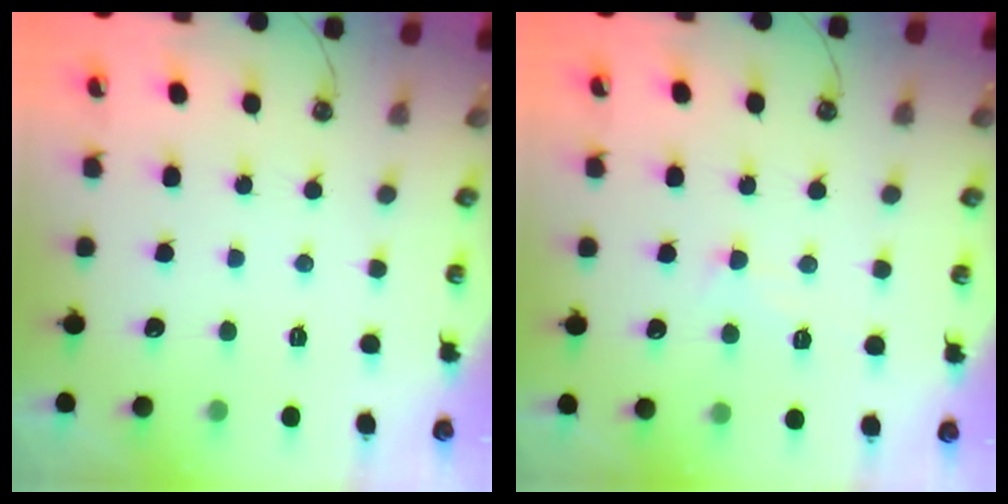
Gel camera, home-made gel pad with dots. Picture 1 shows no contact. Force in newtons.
{"total": 1.7, "press": 1.6, "slide": 0.7}